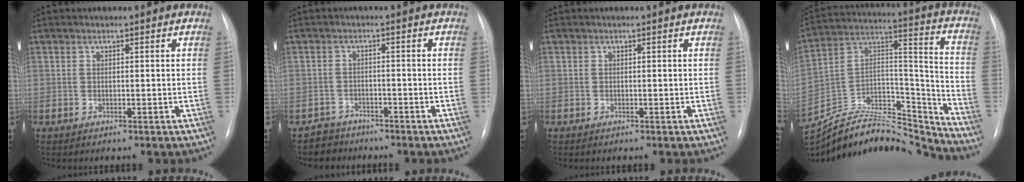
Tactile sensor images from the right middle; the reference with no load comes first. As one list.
[{"total": 3.3, "force": [-2.6, 1.7, -0.9], "torque": [0.013, 0.005, -0.047]}, {"total": 0.0}, {"total": 22.1, "force": [-21.4, 2.9, 4.7], "torque": [-0.114, 0.044, -0.356]}]